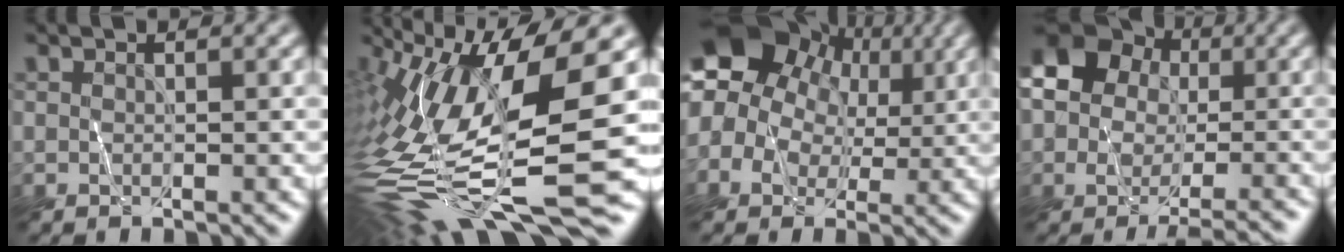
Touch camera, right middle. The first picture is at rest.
{"total": 15.8, "force": [-1.8, 5.1, 14.8], "torque": [-0.305, -0.002, -0.025]}
{"total": 13.4, "force": [5.3, 10.1, 7.1], "torque": [-0.147, 0.050, 0.067]}
{"total": 12.4, "force": [-1.6, 10.8, 6.0], "torque": [-0.080, 0.032, -0.066]}